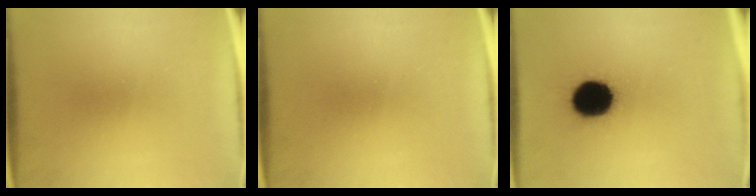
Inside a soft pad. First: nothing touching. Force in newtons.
{"total": 0.0}
{"total": 15.0}